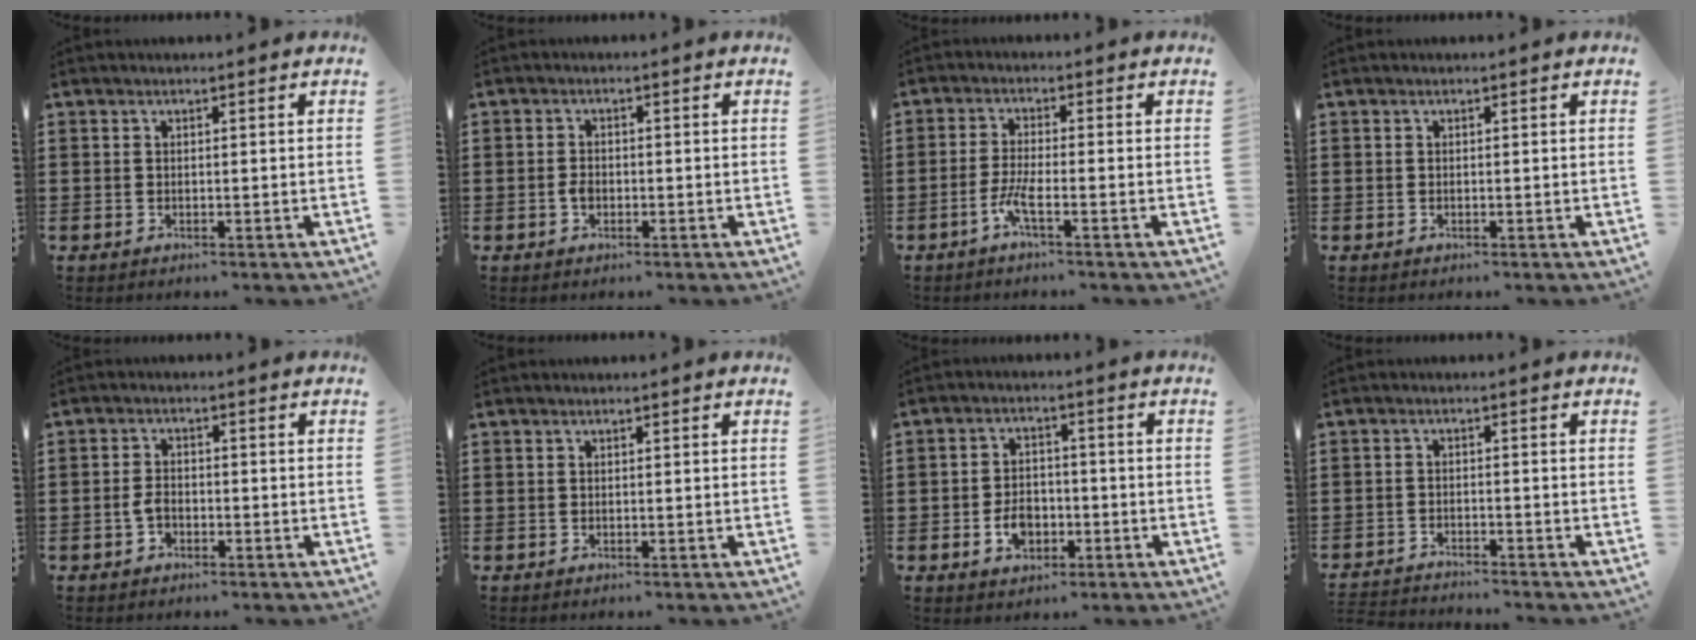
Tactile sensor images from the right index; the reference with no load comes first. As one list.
[{"total": 1.9, "force": [-0.7, 1.2, 1.4], "torque": [-0.033, -0.001, -0.014]}, {"total": 3.9, "force": [-2.2, 0.2, 3.3], "torque": [-0.076, -0.008, -0.045]}, {"total": 0.0}, {"total": 2.6, "force": [-1.0, 1.6, 1.7], "torque": [-0.050, -0.002, -0.025]}, {"total": 0.0}, {"total": 4.4, "force": [-1.5, 3.2, 2.6], "torque": [-0.058, 0.004, -0.029]}, {"total": 2.5, "force": [-2.5, -0.2, -0.2], "torque": [-0.002, -0.001, -0.055]}]